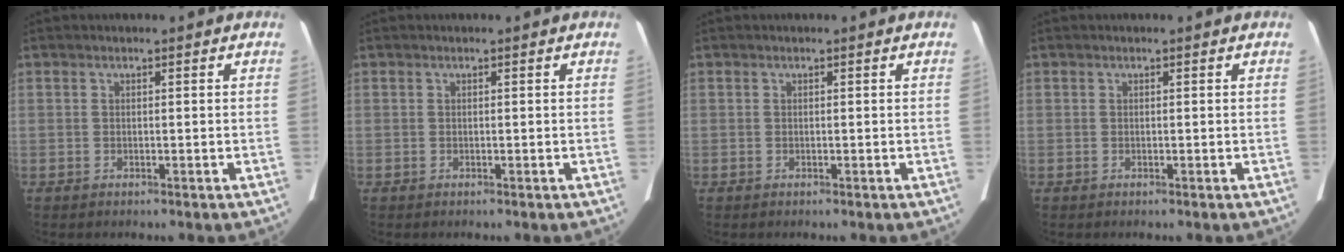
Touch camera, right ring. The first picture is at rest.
{"total": 0.0}
{"total": 0.0}
{"total": 0.0}